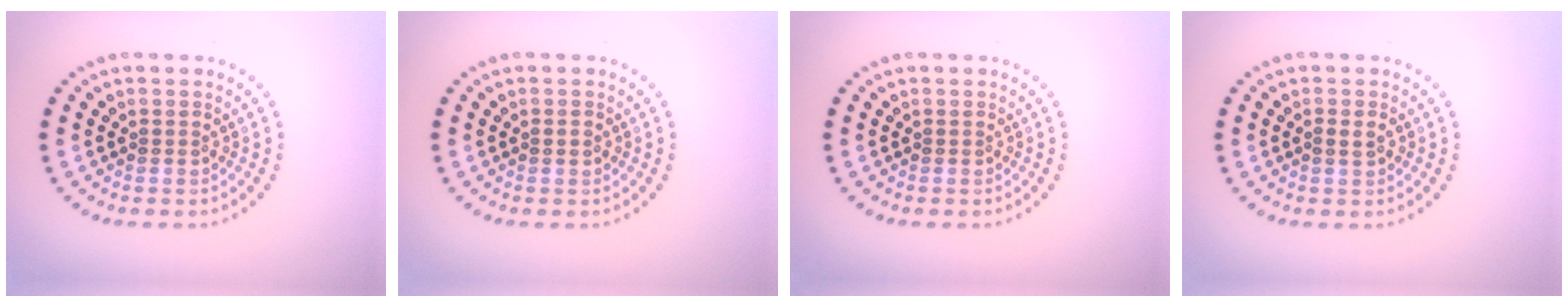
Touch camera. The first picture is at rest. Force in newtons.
{"total": 0.7, "press": 0.7, "slide": 0.1}
{"total": 0.0}
{"total": 1.1, "press": 1.0, "slide": 0.5}